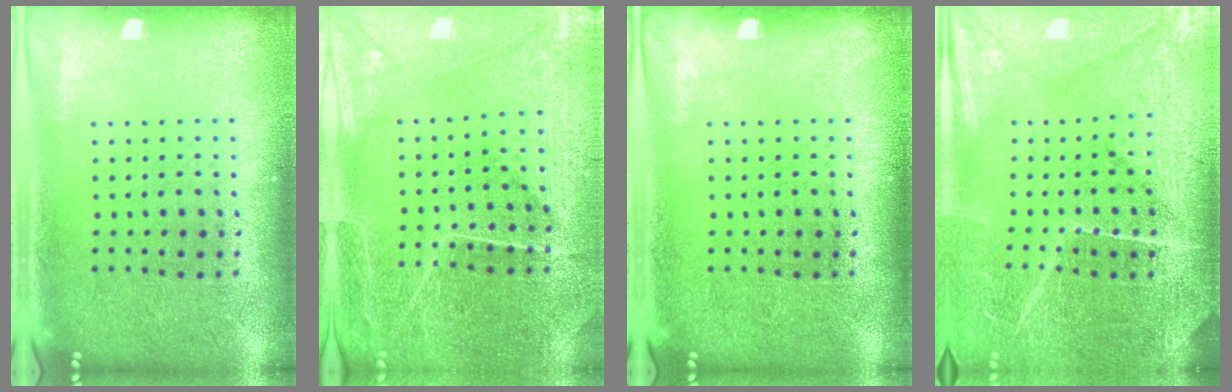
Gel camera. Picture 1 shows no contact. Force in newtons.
{"total": 1.1, "press": 1.0, "slide": 0.4}
{"total": 0.0}
{"total": 4.0, "press": 3.8, "slide": 1.3}